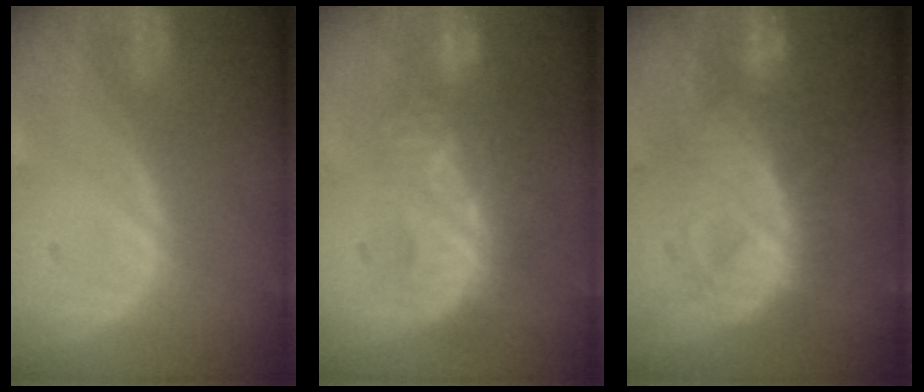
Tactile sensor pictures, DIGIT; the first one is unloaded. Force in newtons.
{"total": 8.8, "press": 8.4, "slide": 2.7}
{"total": 9.0, "press": 9.0, "slide": 0.3}